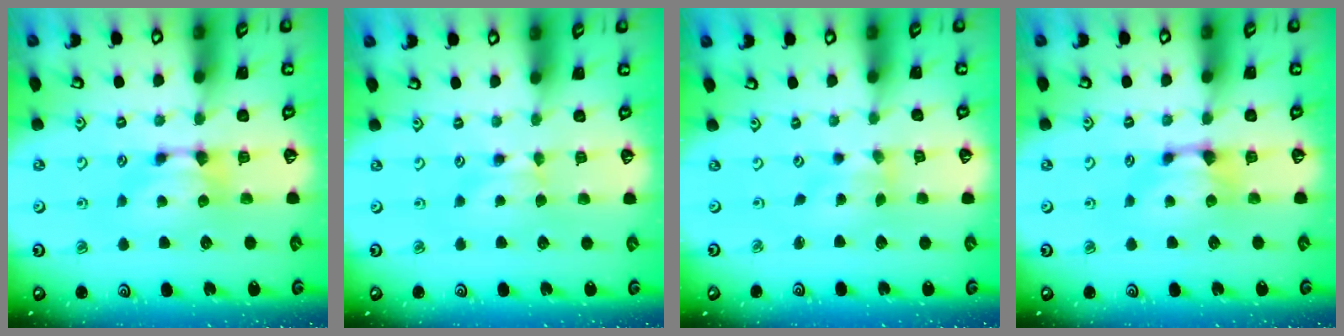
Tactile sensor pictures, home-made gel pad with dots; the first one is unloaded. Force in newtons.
{"total": 0.9, "press": 0.8, "slide": 0.5}
{"total": 1.8, "press": 1.5, "slide": 1.1}
{"total": 0.8, "press": 0.3, "slide": 0.7}